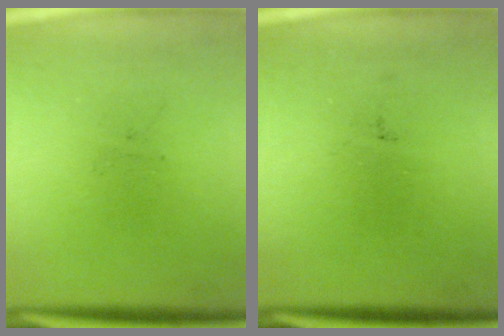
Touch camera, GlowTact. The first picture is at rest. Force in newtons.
{"total": 0.0}